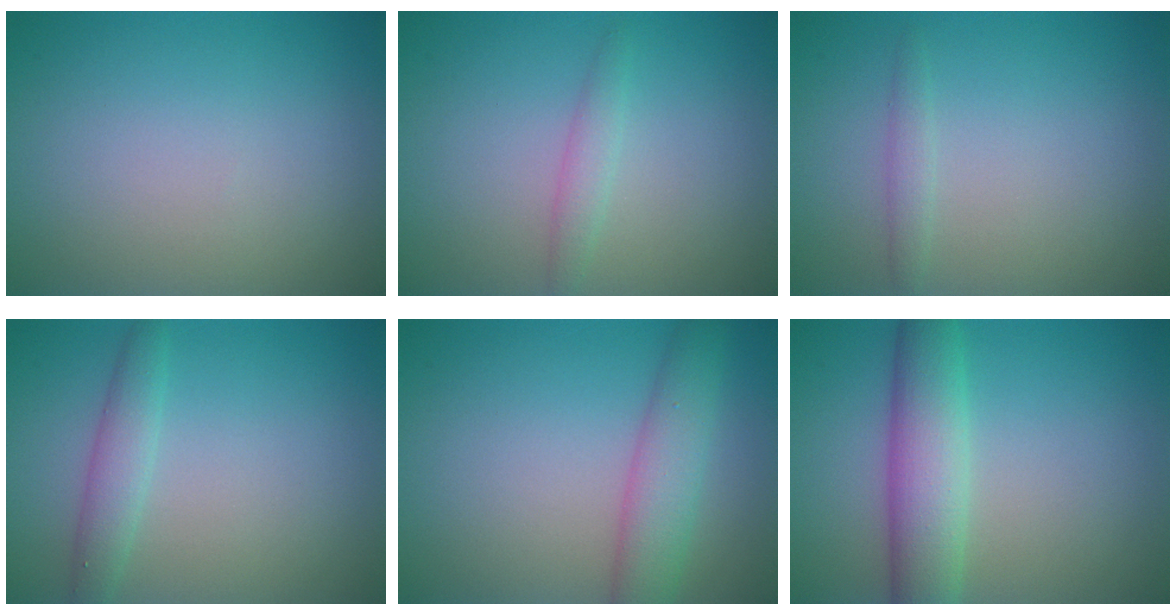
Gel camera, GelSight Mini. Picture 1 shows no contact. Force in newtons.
{"total": 1.5, "press": 1.5, "slide": 0.0}
{"total": 1.1, "press": 1.0, "slide": 0.1}
{"total": 2.3, "press": 2.3, "slide": 0.1}
{"total": 4.2, "press": 4.2, "slide": 0.1}
{"total": 5.4, "press": 5.4, "slide": 0.1}